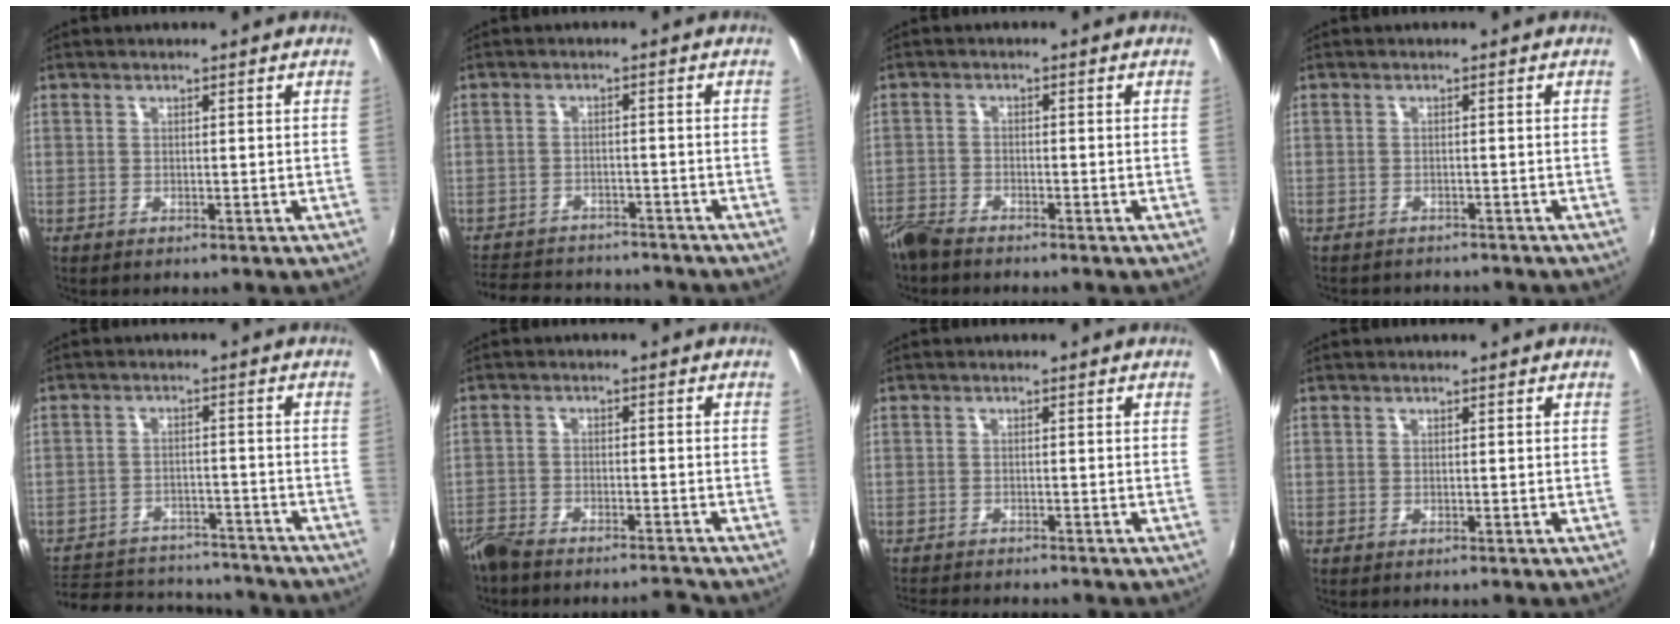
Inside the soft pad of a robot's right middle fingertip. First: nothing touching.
{"total": 12.8, "force": [-11.1, 4.9, 3.9], "torque": [-0.108, 0.015, -0.162]}
{"total": 5.0, "force": [-4.6, 1.2, 1.5], "torque": [-0.044, -0.017, -0.093]}
{"total": 3.9, "force": [-3.6, 1.2, 0.9], "torque": [-0.027, -0.013, -0.051]}
{"total": 19.0, "force": [-15.9, 7.8, 7.0], "torque": [-0.163, 0.012, -0.208]}
{"total": 8.0, "force": [-7.5, 1.3, 2.3], "torque": [-0.072, -0.004, -0.130]}
{"total": 5.2, "force": [-4.9, 0.6, 1.5], "torque": [-0.044, -0.016, -0.081]}
{"total": 0.0}